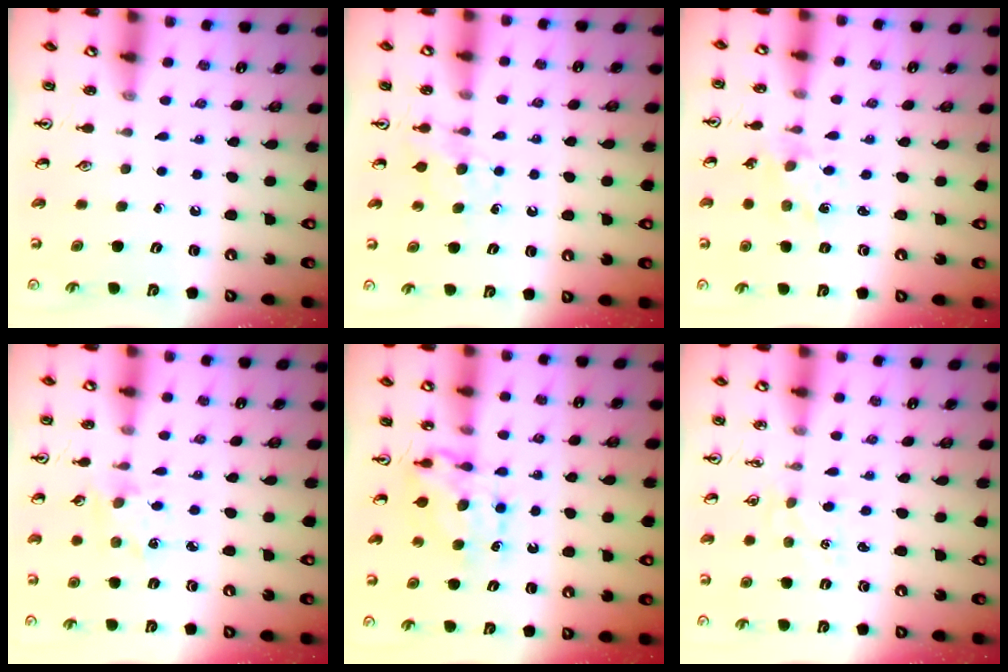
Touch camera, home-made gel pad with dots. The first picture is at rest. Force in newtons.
{"total": 5.1, "press": 5.1, "slide": 0.6}
{"total": 1.6, "press": 1.5, "slide": 0.1}
{"total": 1.9, "press": 1.9, "slide": 0.0}
{"total": 6.8, "press": 6.8, "slide": 0.5}
{"total": 1.0, "press": 0.9, "slide": 0.2}